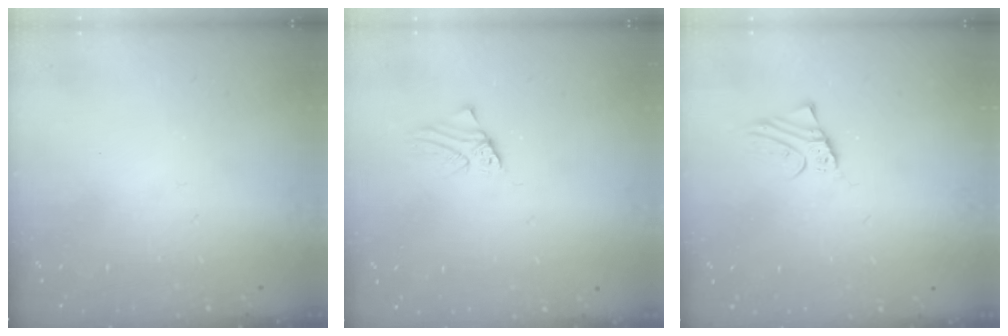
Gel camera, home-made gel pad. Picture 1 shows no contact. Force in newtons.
{"total": 1.1, "press": 1.1, "slide": 0.2}
{"total": 2.3, "press": 2.3, "slide": 0.2}